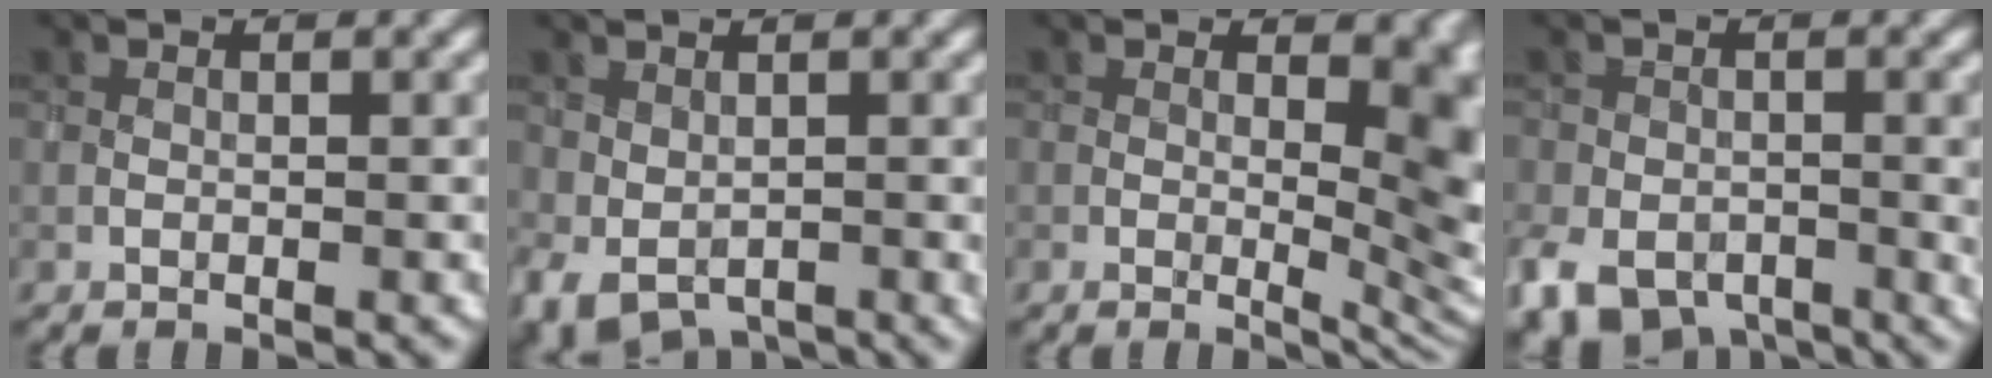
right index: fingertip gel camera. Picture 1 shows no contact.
{"total": 2.8, "force": [-0.6, 2.0, 1.9], "torque": [-0.036, -0.008, 0.001]}
{"total": 8.9, "force": [0.8, 4.3, 7.8], "torque": [-0.079, 0.003, 0.010]}
{"total": 8.4, "force": [-4.1, 5.3, 5.1], "torque": [-0.089, -0.038, -0.059]}